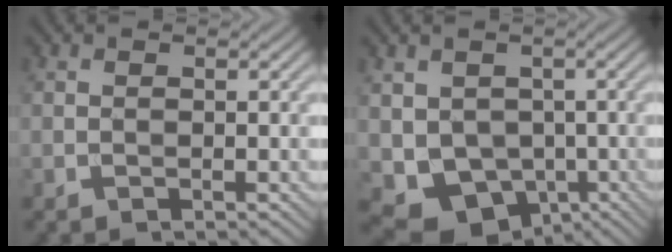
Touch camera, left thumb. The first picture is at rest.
{"total": 7.6, "force": [-1.3, 6.5, 3.9], "torque": [-0.086, -0.043, -0.010]}